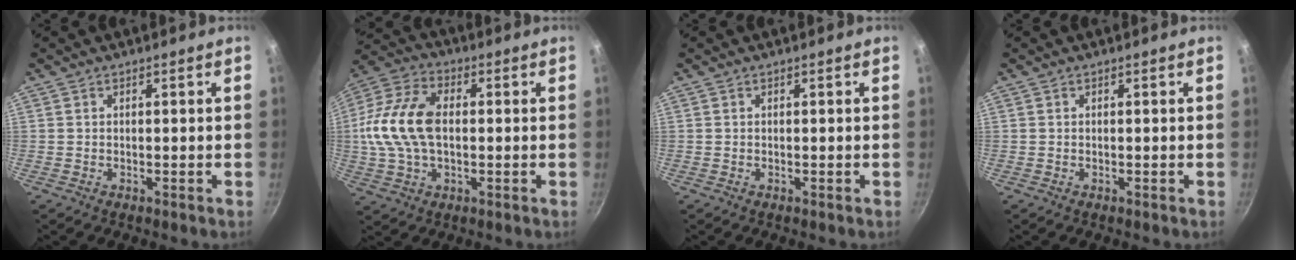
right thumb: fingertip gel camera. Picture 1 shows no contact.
{"total": 15.3, "force": [0.4, 9.6, 12.0], "torque": [-0.225, 0.026, -0.007]}
{"total": 0.0}
{"total": 0.0}